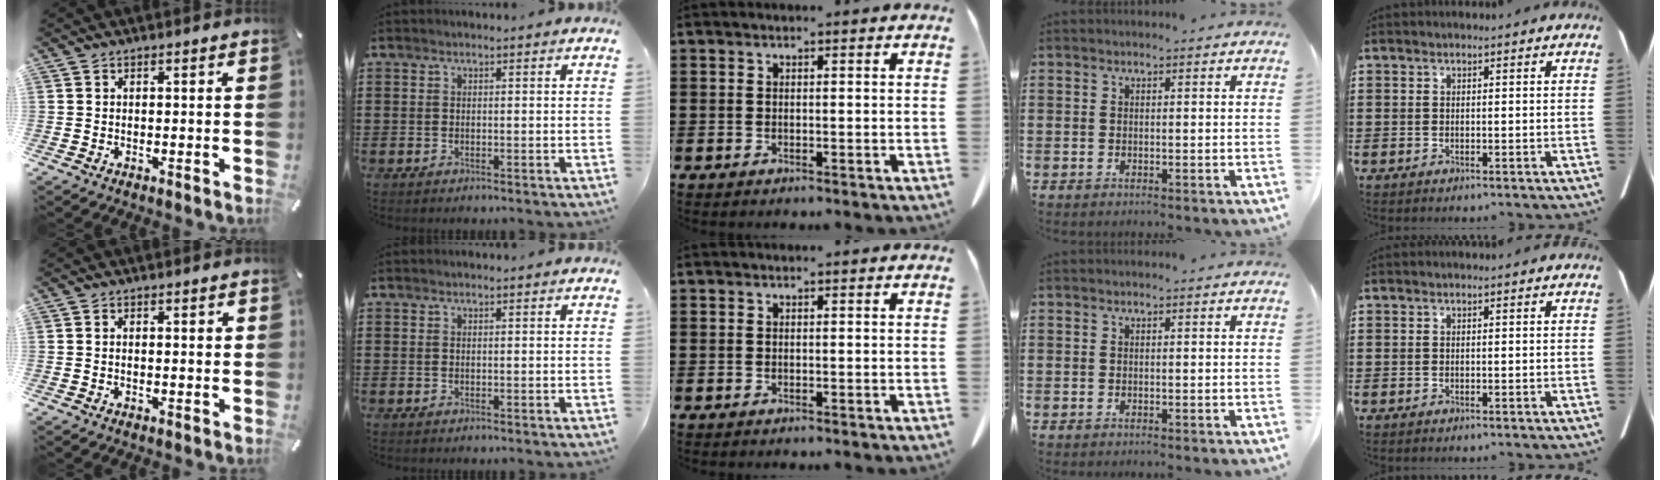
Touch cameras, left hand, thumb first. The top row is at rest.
{"thumb": {"total": 1.5, "force": [0.0, 0.7, 1.3], "torque": [-0.026, 0.002, -0.001]}}